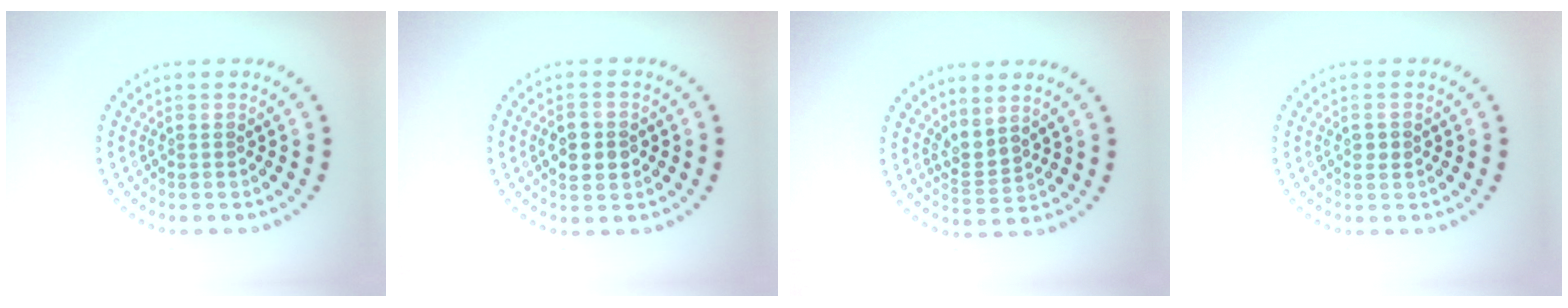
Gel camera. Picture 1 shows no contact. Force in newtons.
{"total": 3.0, "press": 3.0, "slide": 0.0}
{"total": 2.1, "press": 1.4, "slide": 1.6}
{"total": 0.9, "press": 0.9, "slide": 0.2}